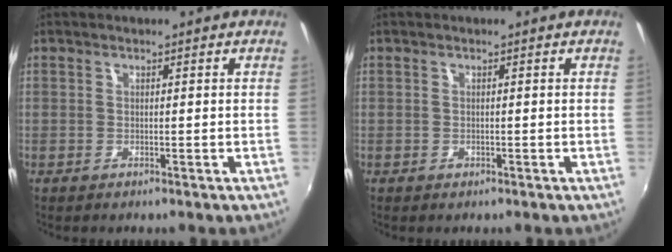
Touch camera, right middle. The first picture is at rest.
{"total": 0.5, "force": [-0.3, 0.5, 0.1], "torque": [0.000, -0.003, -0.005]}